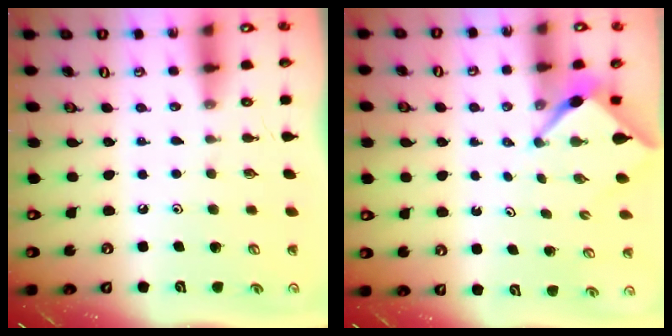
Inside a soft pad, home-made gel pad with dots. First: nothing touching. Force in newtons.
{"total": 2.7, "press": 2.7, "slide": 0.3}